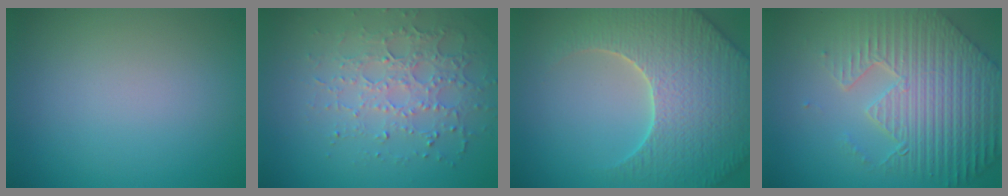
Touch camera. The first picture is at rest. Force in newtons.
{"total": 3.8, "press": 3.6, "slide": 1.2}
{"total": 7.5, "press": 7.2, "slide": 2.1}
{"total": 9.2, "press": 6.5, "slide": 6.5}